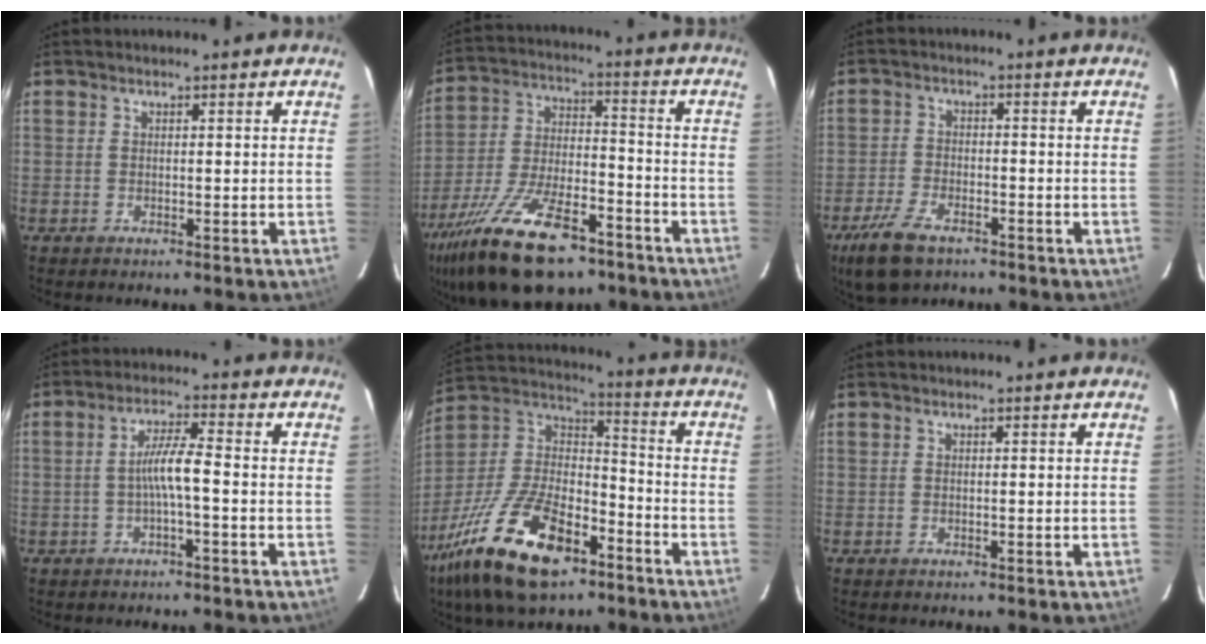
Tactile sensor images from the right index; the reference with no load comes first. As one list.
[{"total": 21.7, "force": [-14.7, 8.6, 13.5], "torque": [-0.271, -0.034, -0.244]}, {"total": 9.1, "force": [-6.1, 4.3, 5.2], "torque": [-0.138, -0.014, -0.116]}, {"total": 4.7, "force": [-1.4, -0.1, 4.5], "torque": [-0.091, 0.009, -0.024]}, {"total": 24.0, "force": [-14.0, 10.9, 16.2], "torque": [-0.343, -0.015, -0.247]}, {"total": 0.0}]